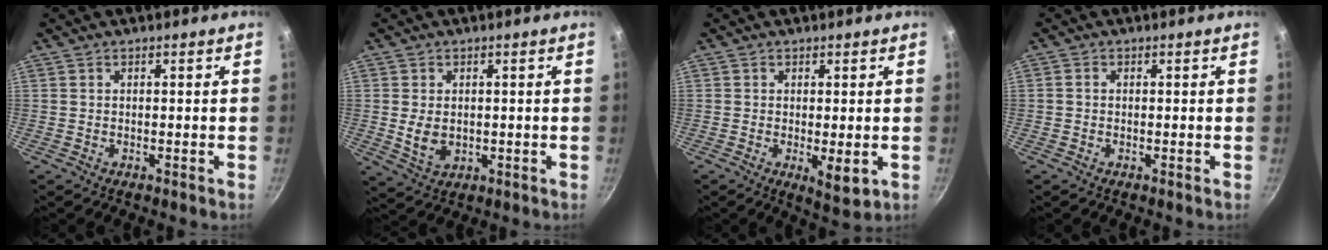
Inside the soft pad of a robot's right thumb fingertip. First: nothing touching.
{"total": 5.3, "force": [0.1, 3.7, 3.7], "torque": [-0.063, -0.010, 0.010]}
{"total": 4.8, "force": [-0.7, 1.8, 4.4], "torque": [-0.065, -0.014, -0.005]}
{"total": 0.8, "force": [-0.2, 0.7, 0.3], "torque": [-0.006, 0.003, -0.004]}